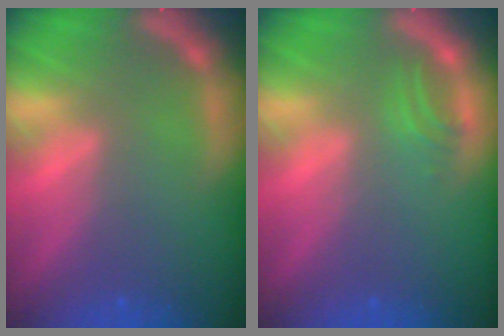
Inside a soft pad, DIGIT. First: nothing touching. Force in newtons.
{"total": 1.5}